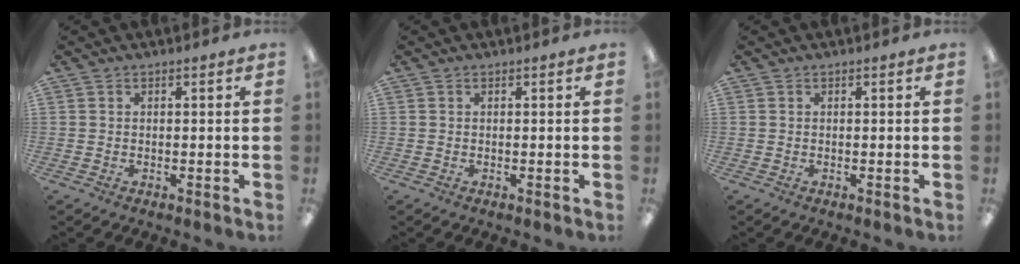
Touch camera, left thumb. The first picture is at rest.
{"total": 0.0}
{"total": 0.0}